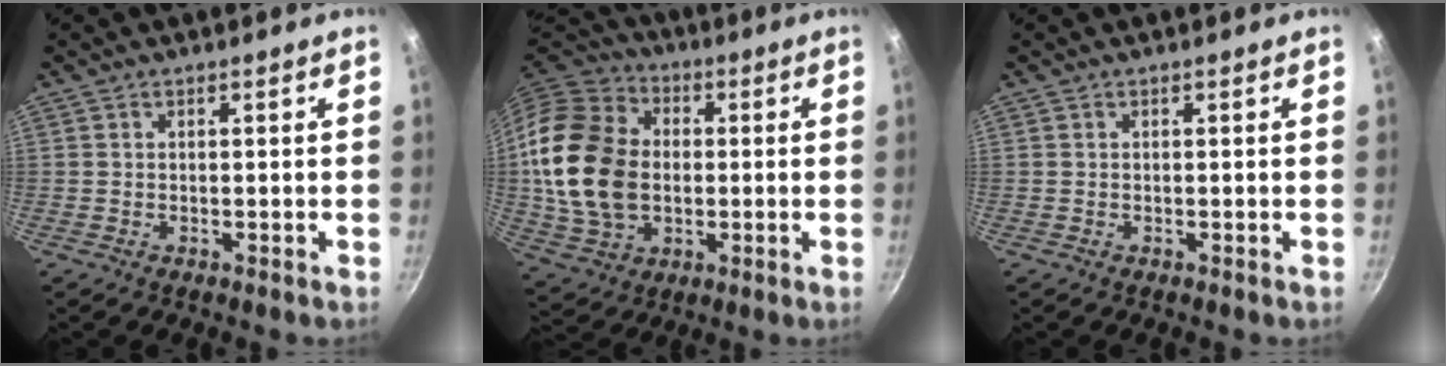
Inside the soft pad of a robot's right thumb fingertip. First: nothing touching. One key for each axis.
{"total": 22.2, "fx": 0.0, "fy": 16.0, "fz": 15.3, "tx": -0.305, "ty": 0.011, "tz": 0.001}
{"total": 0.0}